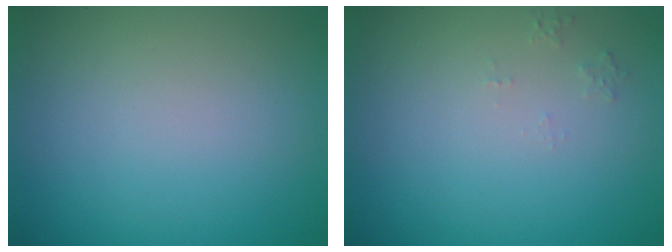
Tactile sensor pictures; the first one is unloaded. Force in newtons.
{"total": 0.8, "press": 0.7, "slide": 0.2}